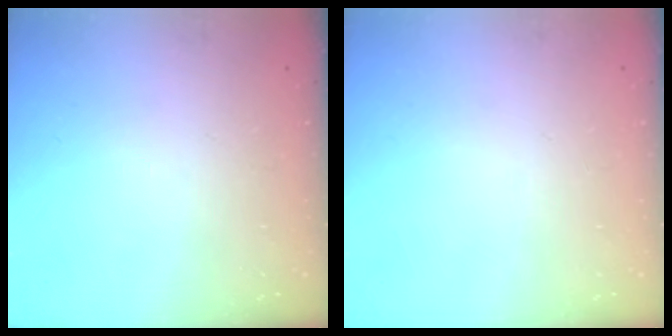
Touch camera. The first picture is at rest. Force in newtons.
{"total": 0.0}